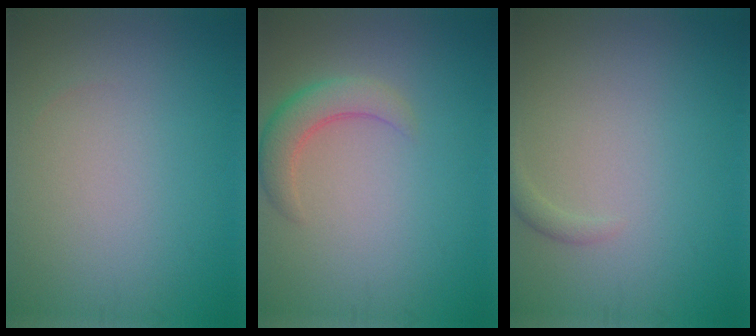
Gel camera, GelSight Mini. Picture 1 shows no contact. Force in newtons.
{"total": 3.1, "press": 3.1, "slide": 0.3}
{"total": 0.8, "press": 0.8, "slide": 0.1}